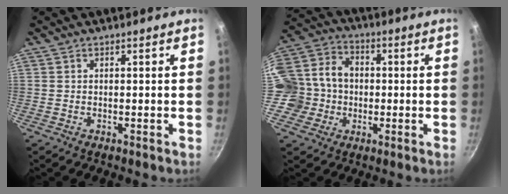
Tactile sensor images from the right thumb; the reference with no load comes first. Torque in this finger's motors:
{"motor_torque": [2.42, 2.59, 1.15, -0.83, 0.21]}